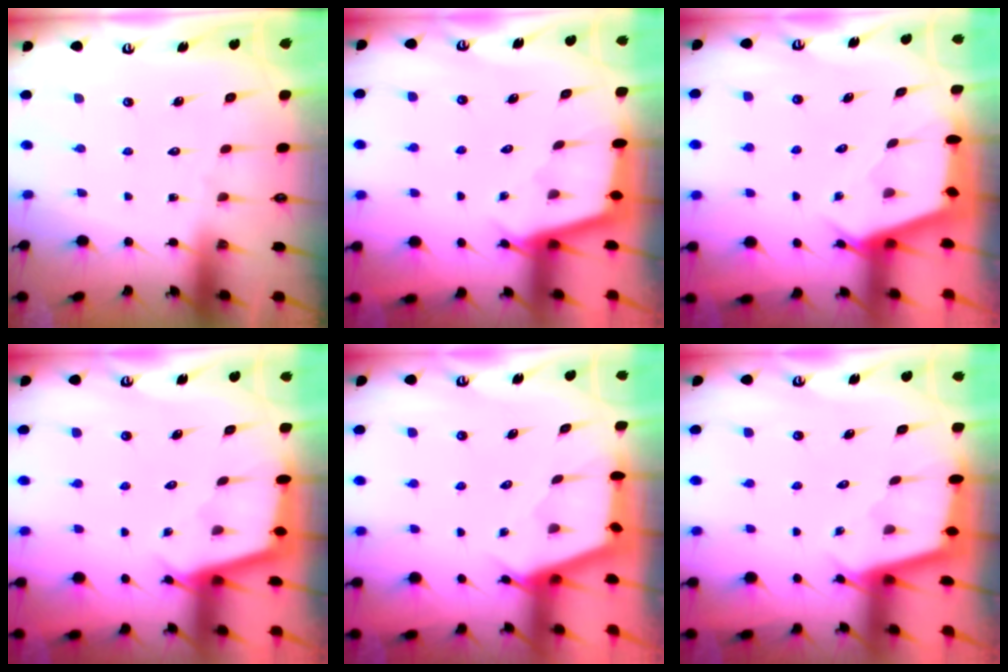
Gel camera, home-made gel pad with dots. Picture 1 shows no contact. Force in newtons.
{"total": 2.9, "press": 2.9, "slide": 0.3}
{"total": 3.0, "press": 2.9, "slide": 0.3}
{"total": 2.7, "press": 2.7, "slide": 0.3}
{"total": 2.9, "press": 2.8, "slide": 0.4}
{"total": 2.1, "press": 2.1, "slide": 0.2}